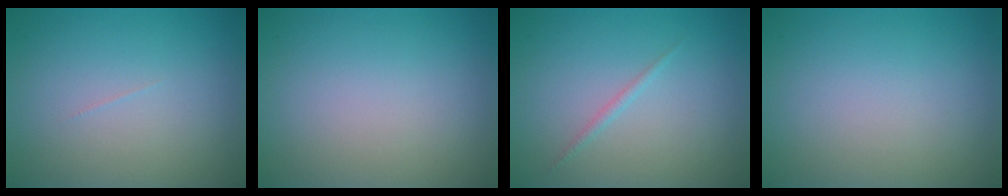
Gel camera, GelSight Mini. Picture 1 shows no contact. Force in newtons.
{"total": 0.0}
{"total": 0.7, "press": 0.7, "slide": 0.1}
{"total": 0.0}